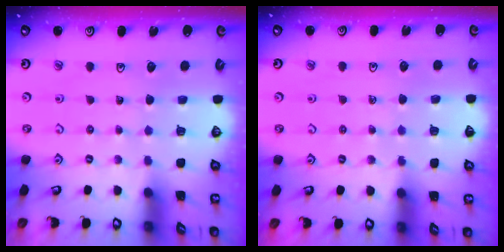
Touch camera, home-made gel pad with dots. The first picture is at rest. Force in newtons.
{"total": 4.0, "press": 3.9, "slide": 0.9}